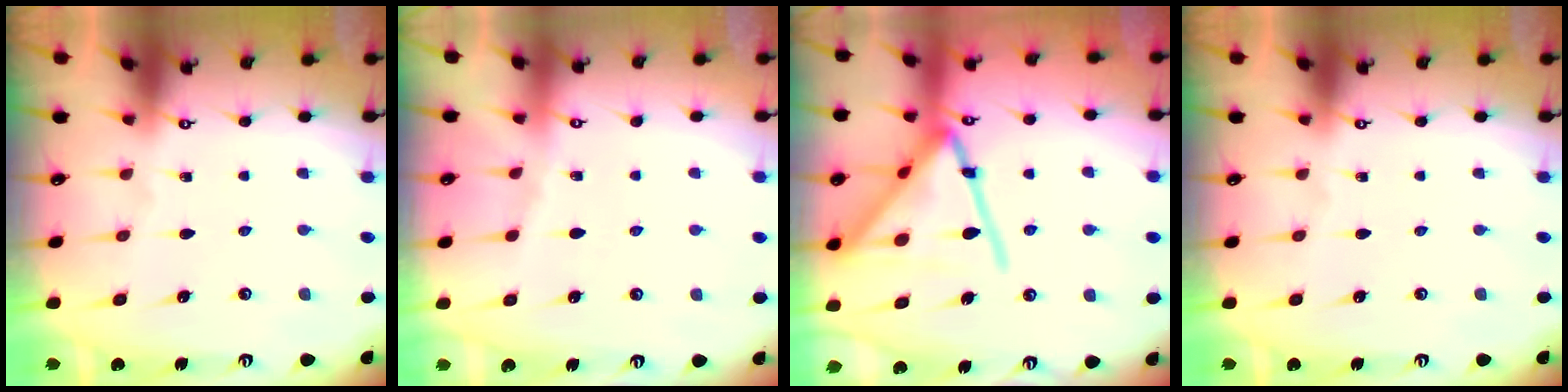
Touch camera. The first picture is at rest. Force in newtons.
{"total": 3.4, "press": 3.3, "slide": 0.6}
{"total": 19.5, "press": 19.4, "slide": 1.7}
{"total": 0.0}